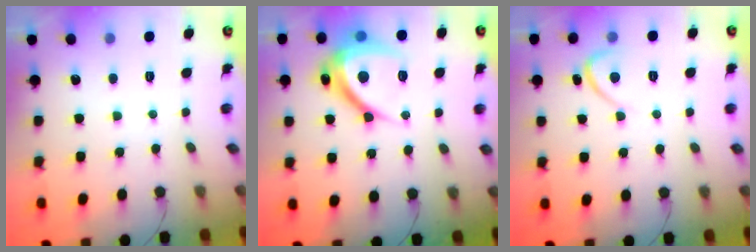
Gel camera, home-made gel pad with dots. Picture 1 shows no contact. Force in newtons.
{"total": 14.4, "press": 14.4, "slide": 0.5}
{"total": 2.7, "press": 2.7, "slide": 0.3}